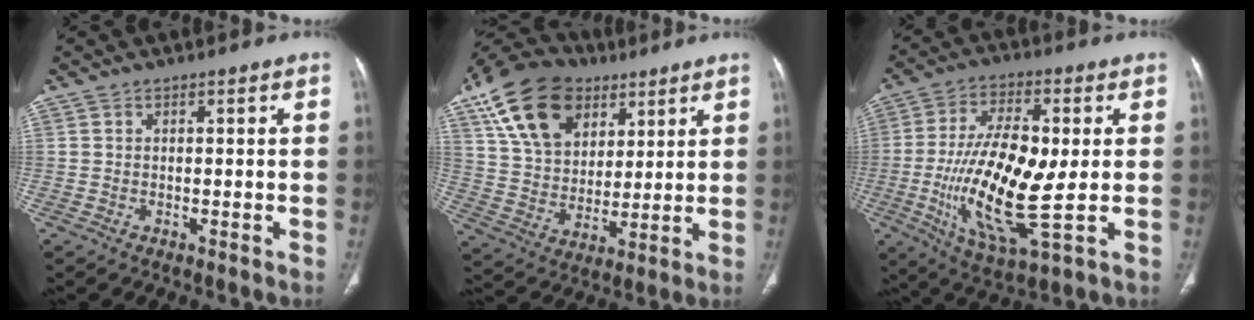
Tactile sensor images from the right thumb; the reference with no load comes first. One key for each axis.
{"total": 19.9, "fx": 9.8, "fy": 13.3, "fz": 11.1, "tx": -0.182, "ty": -0.014, "tz": 0.172}
{"total": 19.3, "fx": -1.3, "fy": 6.6, "fz": 18.1, "tx": -0.347, "ty": -0.013, "tz": -0.021}